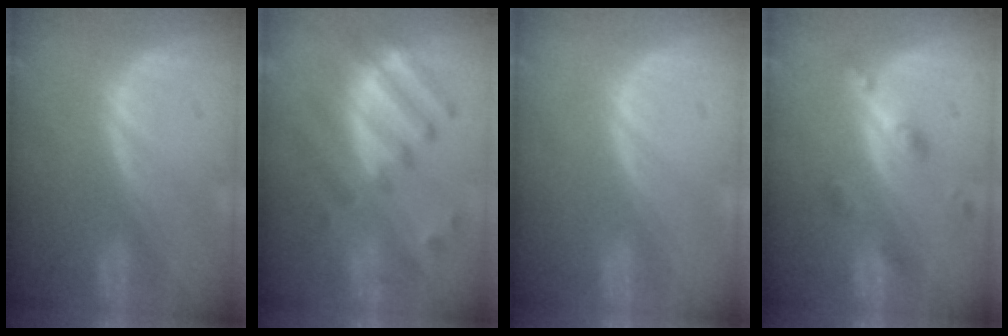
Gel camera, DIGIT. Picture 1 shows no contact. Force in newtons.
{"total": 8.3, "press": 8.3, "slide": 0.7}
{"total": 0.0}
{"total": 4.8, "press": 4.3, "slide": 2.0}